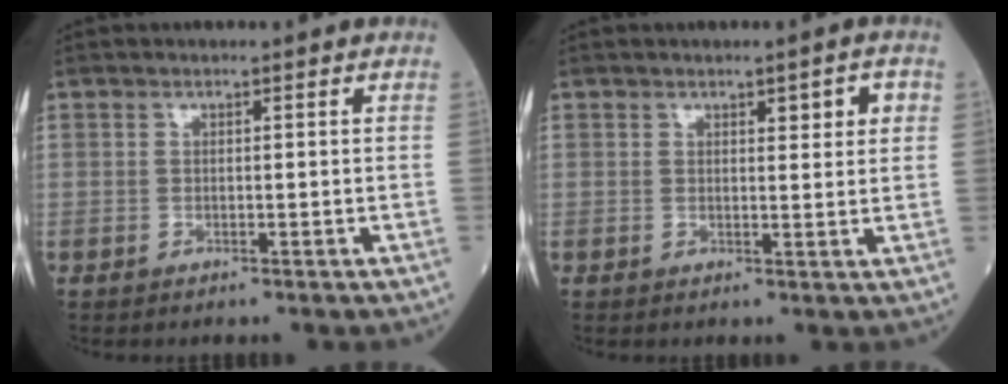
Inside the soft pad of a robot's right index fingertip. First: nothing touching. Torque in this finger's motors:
{"motor_torque": [0.06, 0.05, 0.06, 0.01]}